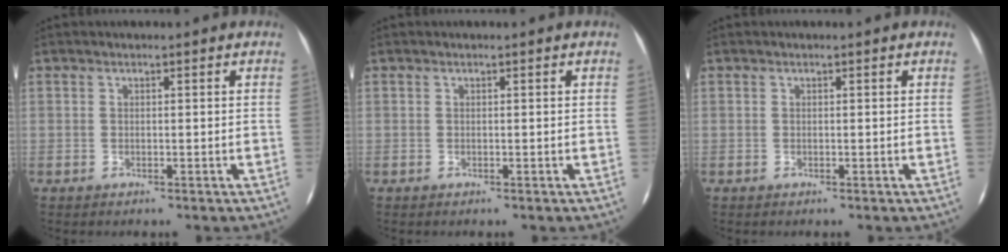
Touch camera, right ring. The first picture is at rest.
{"total": 0.0}
{"total": 0.0}